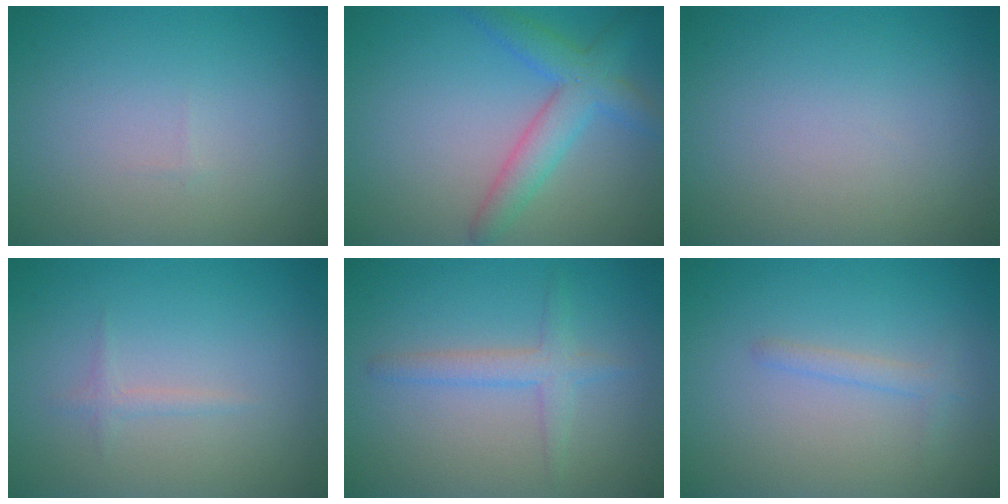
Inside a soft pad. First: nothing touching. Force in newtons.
{"total": 4.2, "press": 4.2, "slide": 0.2}
{"total": 0.0}
{"total": 0.8, "press": 0.8, "slide": 0.1}
{"total": 2.3, "press": 2.3, "slide": 0.1}
{"total": 1.2, "press": 1.2, "slide": 0.0}